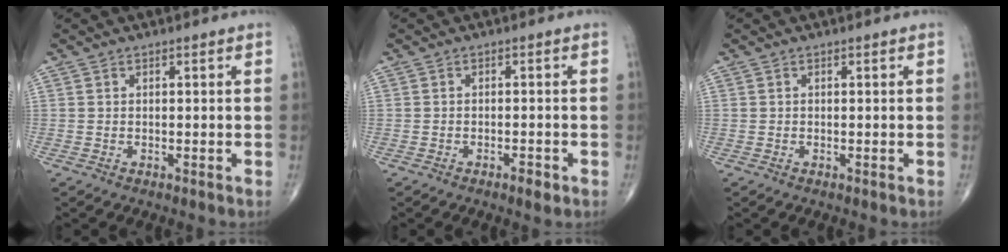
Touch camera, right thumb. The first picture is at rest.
{"total": 2.0, "force": [-1.3, 0.6, 1.4], "torque": [-0.020, 0.002, -0.022]}
{"total": 0.0}